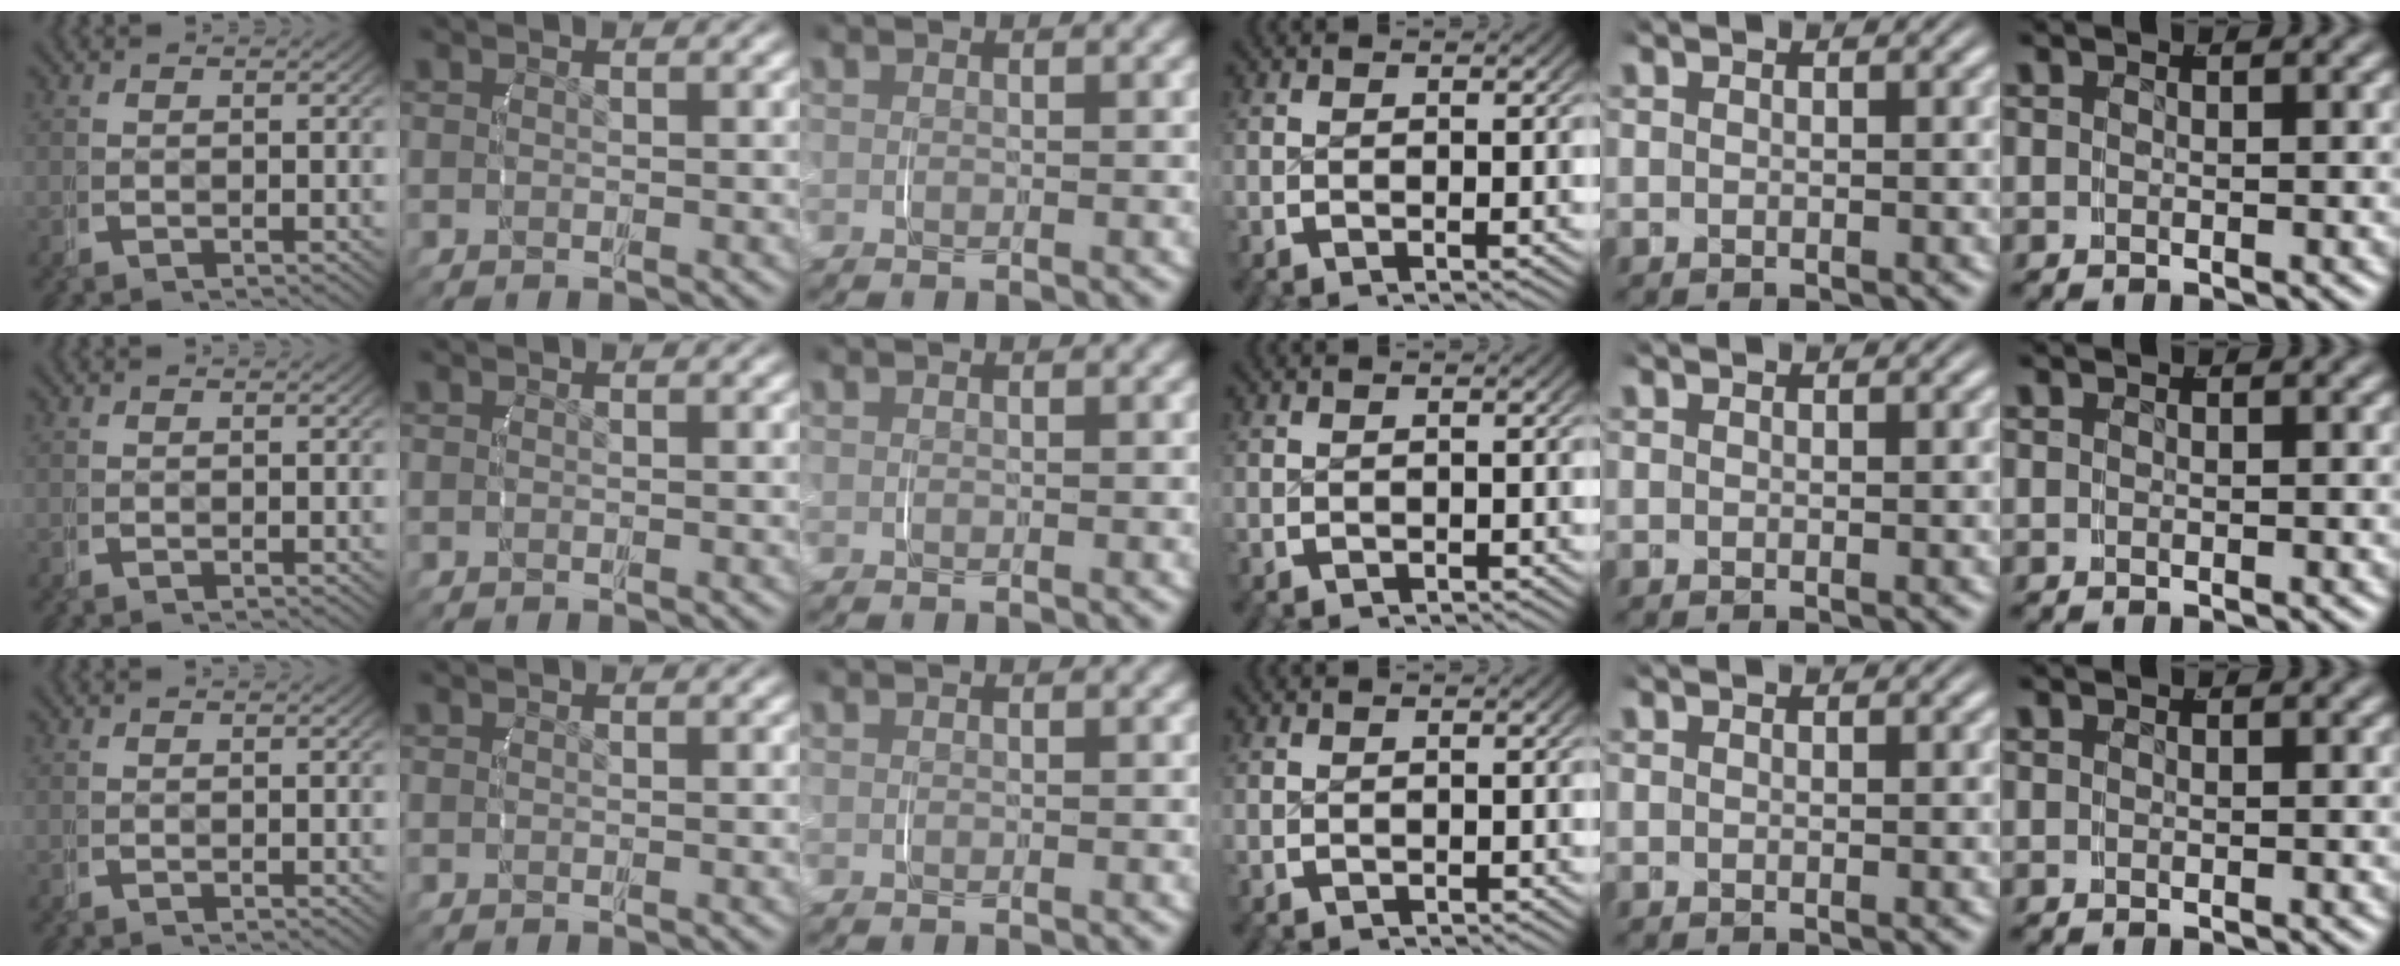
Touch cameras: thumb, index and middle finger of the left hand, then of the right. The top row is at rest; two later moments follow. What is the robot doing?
{"motion": "grasp_and_lifting", "object": "router"}